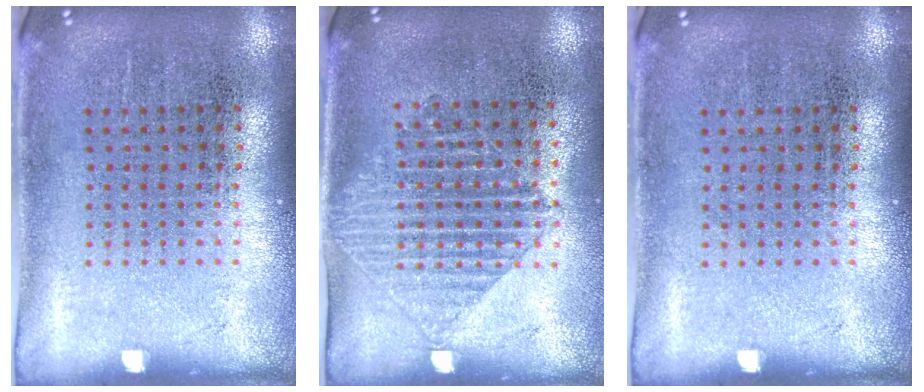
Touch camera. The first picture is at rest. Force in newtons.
{"total": 1.2, "press": 1.1, "slide": 0.6}
{"total": 0.0}